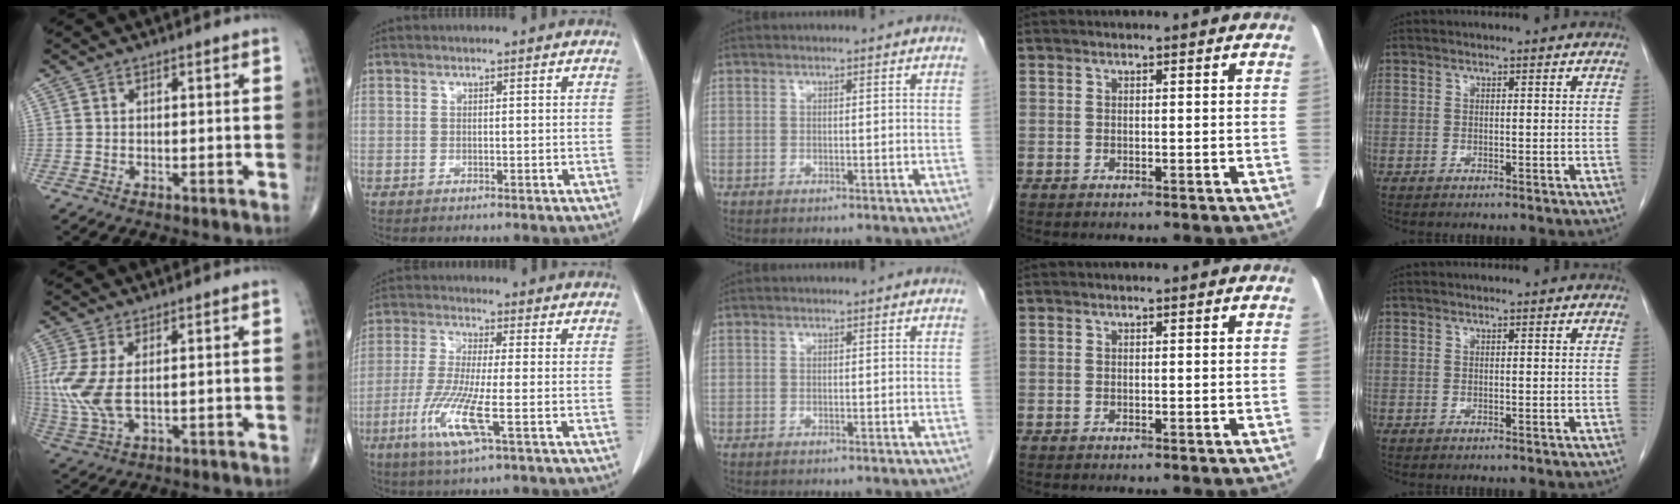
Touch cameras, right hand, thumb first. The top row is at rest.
{"thumb": {"total": 9.2, "force": [0.9, 4.4, 8.0], "torque": [-0.212, -0.005, 0.029]}, "index": {"total": 9.4, "force": [-3.5, 0.3, 8.7], "torque": [-0.186, -0.022, -0.071]}}